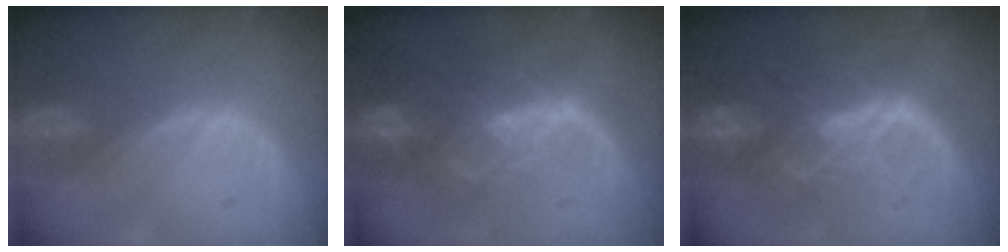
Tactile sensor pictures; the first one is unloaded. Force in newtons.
{"total": 8.9, "press": 7.5, "slide": 4.7}
{"total": 8.7, "press": 7.5, "slide": 4.3}